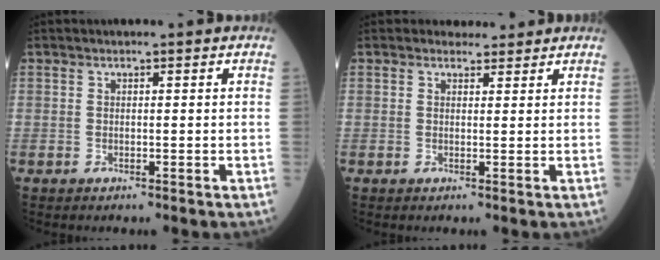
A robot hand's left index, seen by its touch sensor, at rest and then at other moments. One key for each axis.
{"total": 2.0, "fx": 1.8, "fy": 0.9, "fz": 0.0, "tx": -0.001, "ty": 0.006, "tz": 0.026}